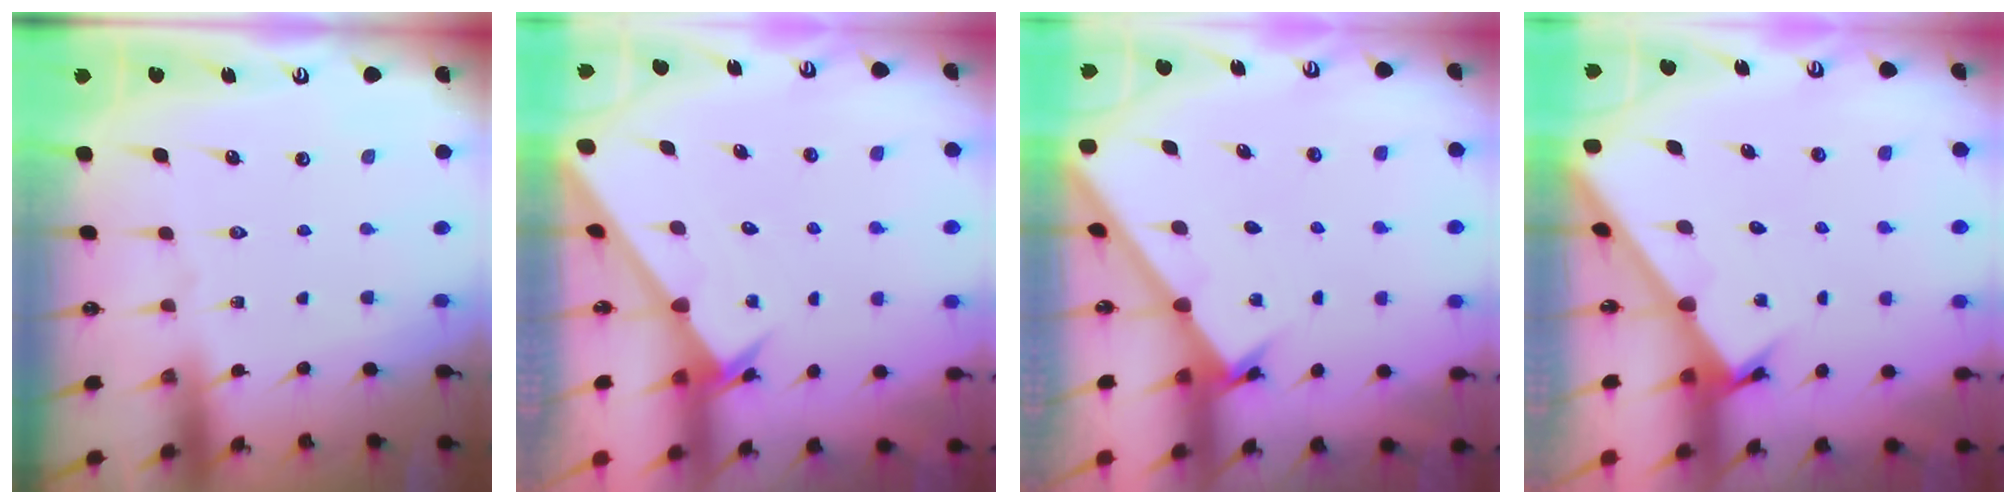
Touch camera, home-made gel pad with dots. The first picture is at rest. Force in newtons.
{"total": 2.7, "press": 2.7, "slide": 0.2}
{"total": 1.8, "press": 1.8, "slide": 0.2}
{"total": 2.1, "press": 2.1, "slide": 0.2}